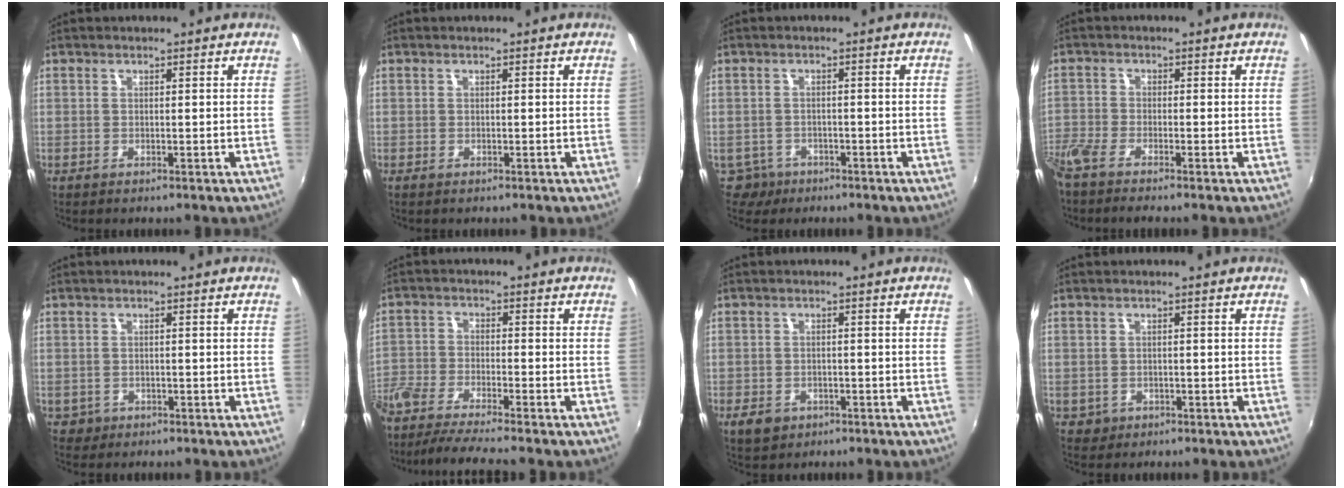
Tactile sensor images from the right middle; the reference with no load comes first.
{"total": 0.0}
{"total": 3.8, "force": [-2.3, 3.0, 0.4], "torque": [-0.020, 0.000, -0.037]}
{"total": 5.1, "force": [-4.4, 0.4, 2.6], "torque": [-0.070, -0.021, -0.091]}
{"total": 2.2, "force": [-0.8, 2.0, 0.5], "torque": [-0.016, -0.004, -0.009]}
{"total": 11.1, "force": [-9.6, 0.5, 5.5], "torque": [-0.131, -0.027, -0.179]}
{"total": 4.0, "force": [-2.1, 3.0, 1.8], "torque": [-0.043, -0.005, -0.031]}
{"total": 2.2, "force": [-0.6, 2.0, 0.6], "torque": [-0.017, -0.004, -0.004]}